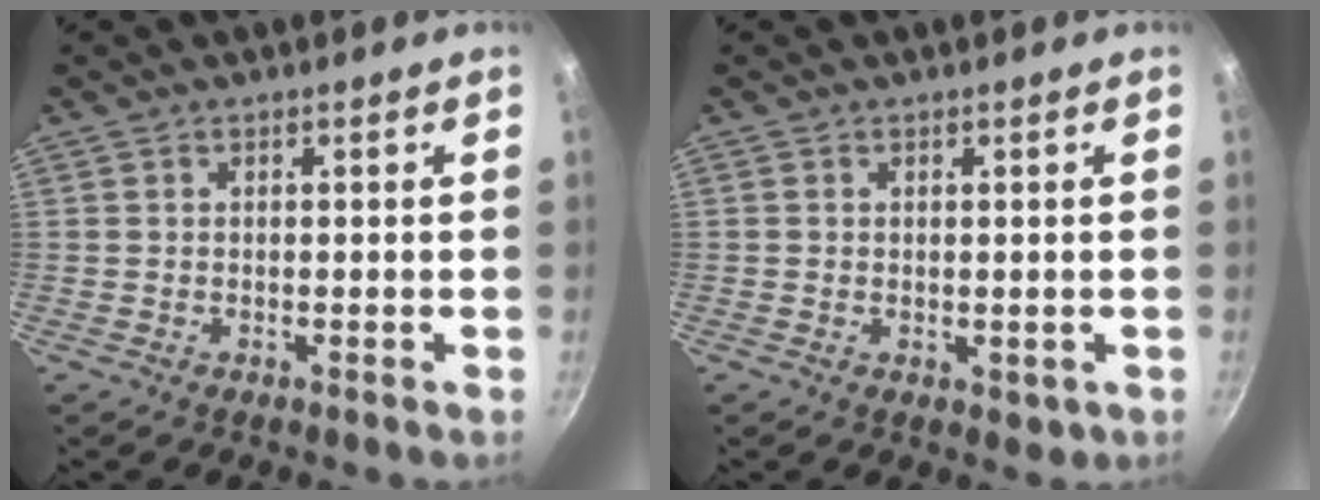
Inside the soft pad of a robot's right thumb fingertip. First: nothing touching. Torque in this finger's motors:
{"motor_torque": [-0.12, 0.24, -0.59, 0.10, -0.17]}